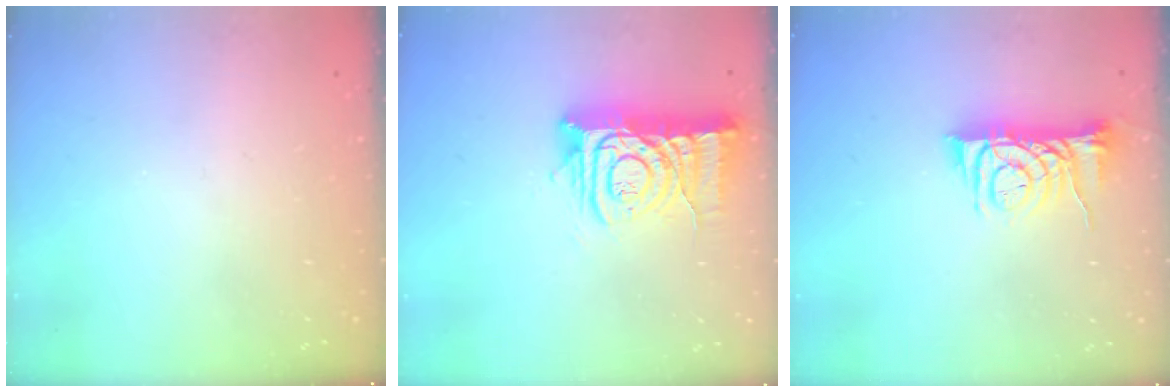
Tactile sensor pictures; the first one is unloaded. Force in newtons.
{"total": 12.8, "press": 12.8, "slide": 1.4}
{"total": 8.0, "press": 8.0, "slide": 0.1}